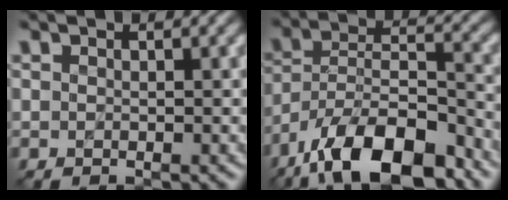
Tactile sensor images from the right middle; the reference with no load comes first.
{"total": 13.2, "force": [-9.5, 4.9, 7.7], "torque": [-0.134, 0.013, -0.171]}